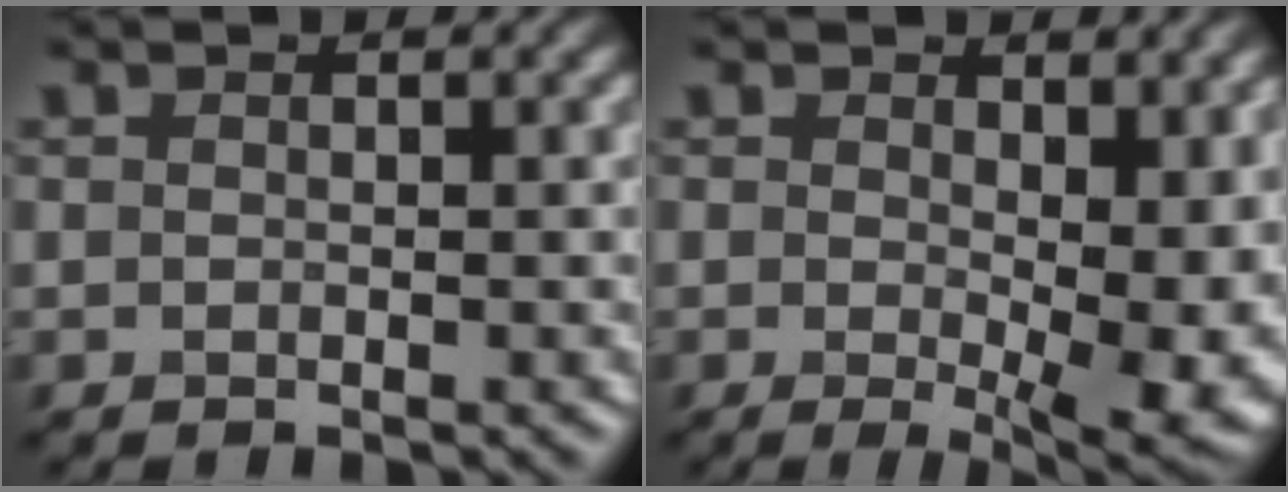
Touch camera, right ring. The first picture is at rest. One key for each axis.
{"total": 8.5, "fx": 0.3, "fy": 3.9, "fz": 7.6, "tx": -0.097, "ty": -0.018, "tz": 0.010}